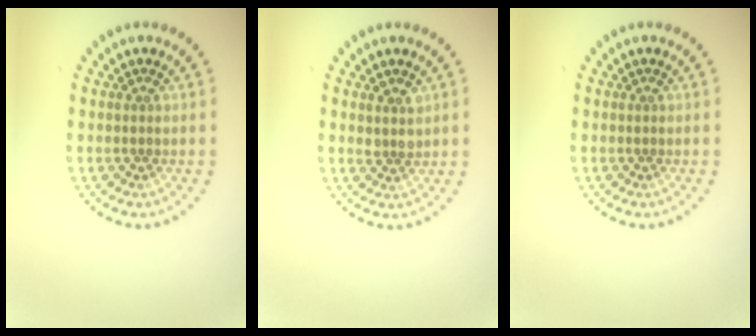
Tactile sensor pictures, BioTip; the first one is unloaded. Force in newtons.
{"total": 1.5, "press": 1.4, "slide": 0.6}
{"total": 0.0}